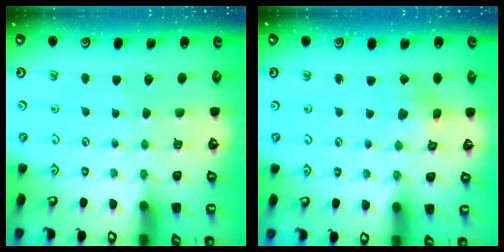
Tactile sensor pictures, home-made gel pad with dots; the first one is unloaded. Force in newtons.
{"total": 1.5, "press": 1.5, "slide": 0.2}